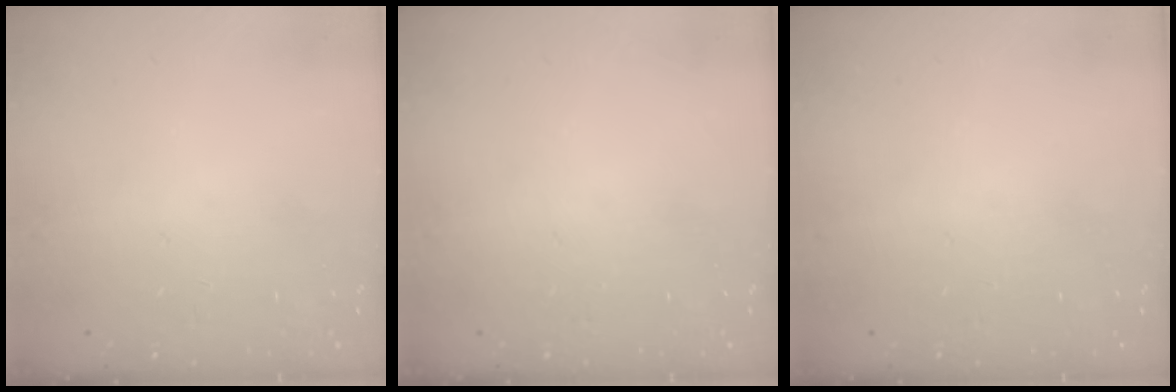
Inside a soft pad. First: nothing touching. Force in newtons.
{"total": 0.0}
{"total": 0.0}